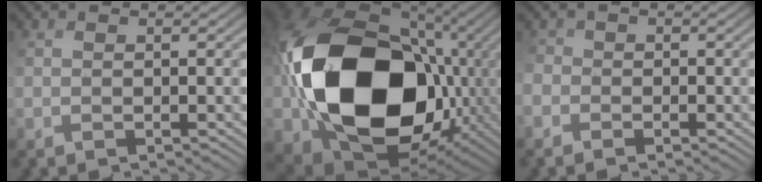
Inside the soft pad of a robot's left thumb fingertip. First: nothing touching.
{"total": 21.7, "force": [-0.1, 16.7, 13.9], "torque": [-0.331, -0.043, 0.036]}
{"total": 2.9, "force": [-1.7, 2.2, 0.8], "torque": [-0.023, -0.002, -0.034]}